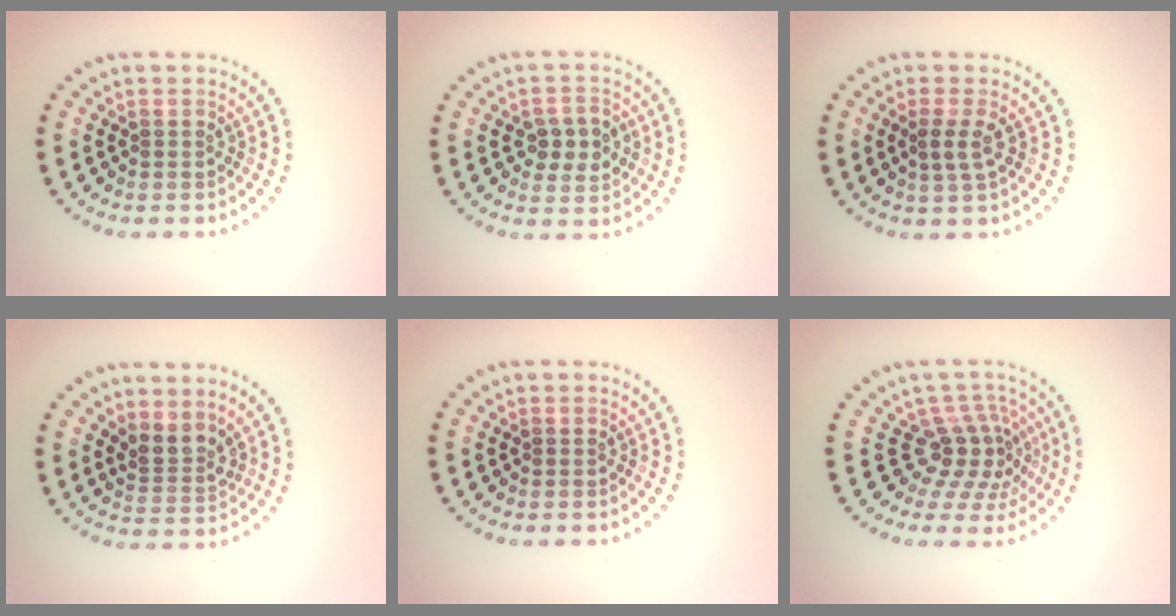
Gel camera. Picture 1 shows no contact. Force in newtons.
{"total": 3.0, "press": 3.0, "slide": 0.4}
{"total": 1.8, "press": 1.6, "slide": 0.8}
{"total": 2.5, "press": 1.9, "slide": 1.6}
{"total": 0.0}
{"total": 3.9, "press": 2.7, "slide": 2.9}